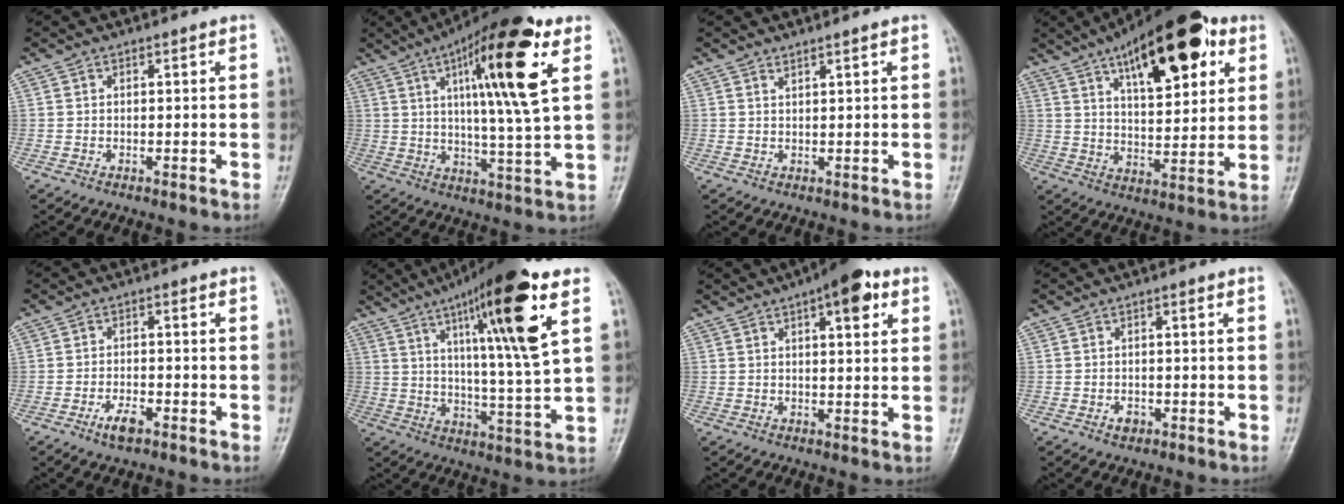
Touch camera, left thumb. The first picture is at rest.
{"total": 18.9, "force": [7.3, 3.1, 17.1], "torque": [-0.268, -0.018, 0.113]}
{"total": 1.3, "force": [1.1, -0.4, 0.7], "torque": [-0.015, -0.014, 0.022]}
{"total": 21.5, "force": [10.6, 8.7, 16.5], "torque": [-0.219, -0.024, 0.166]}
{"total": 3.9, "force": [-2.3, 1.6, 2.7], "torque": [-0.049, 0.013, -0.040]}
{"total": 19.6, "force": [8.8, 1.9, 17.4], "torque": [-0.271, -0.032, 0.137]}
{"total": 8.7, "force": [4.2, 3.2, 6.9], "torque": [-0.078, -0.005, 0.054]}
{"total": 1.9, "force": [-0.8, 1.4, 1.0], "torque": [-0.007, 0.003, -0.012]}